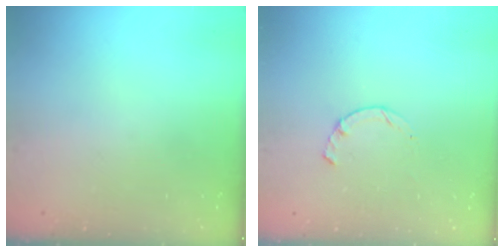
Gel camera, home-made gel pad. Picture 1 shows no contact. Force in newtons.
{"total": 1.7, "press": 1.6, "slide": 0.4}